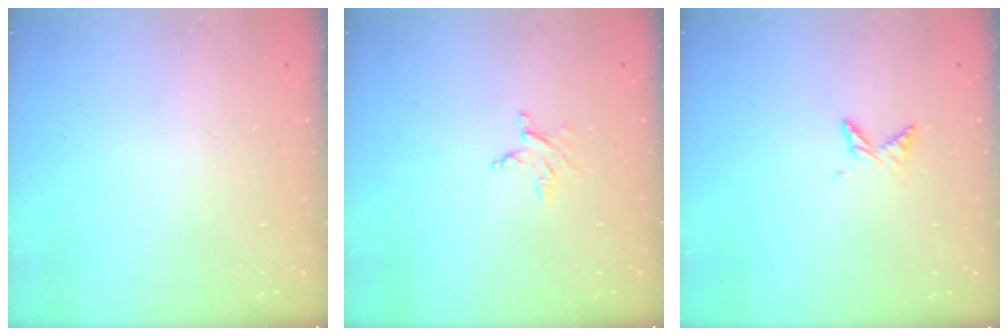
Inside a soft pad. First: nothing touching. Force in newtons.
{"total": 2.4, "press": 2.4, "slide": 0.3}
{"total": 4.5, "press": 4.4, "slide": 0.5}